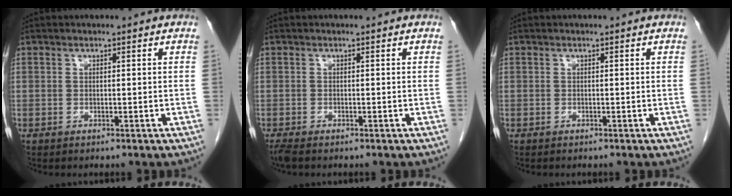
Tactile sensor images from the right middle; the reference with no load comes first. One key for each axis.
{"total": 1.6, "fx": -1.3, "fy": 0.3, "fz": 0.8, "tx": -0.023, "ty": -0.007, "tz": -0.026}
{"total": 0.0}